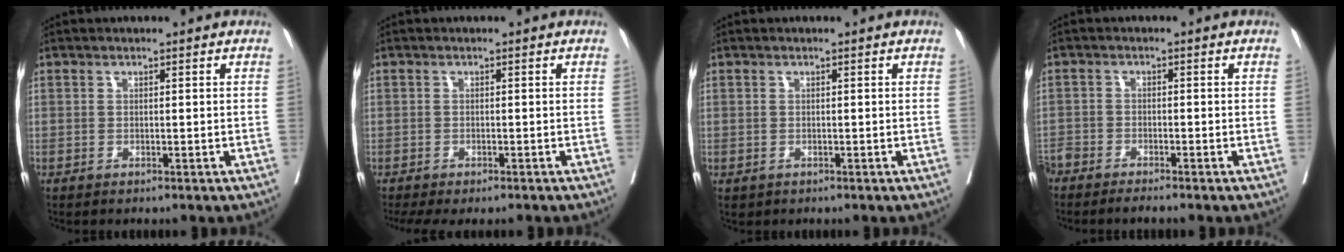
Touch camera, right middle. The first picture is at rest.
{"total": 5.2, "force": [-4.2, 1.9, 2.3], "torque": [-0.026, -0.008, -0.065]}
{"total": 0.6, "force": [-0.3, 0.6, 0.2], "torque": [-0.007, 0.002, 0.003]}
{"total": 4.8, "force": [-4.3, 0.6, 1.9], "torque": [-0.033, -0.009, -0.078]}